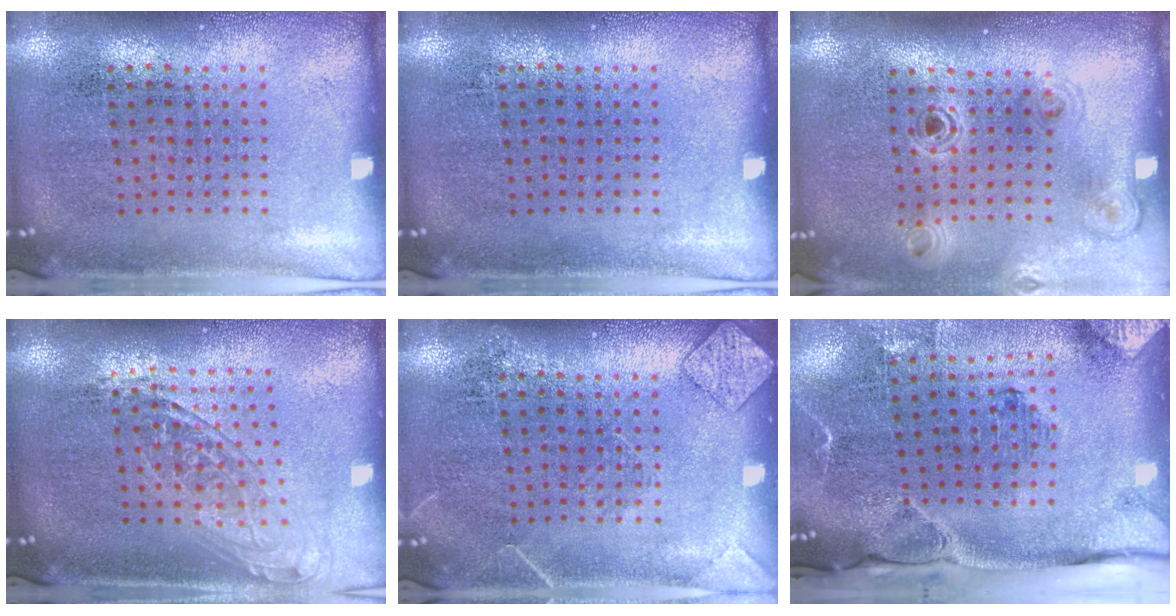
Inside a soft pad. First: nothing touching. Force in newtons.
{"total": 0.0}
{"total": 1.1, "press": 1.1, "slide": 0.2}
{"total": 1.7, "press": 1.4, "slide": 1.0}
{"total": 1.8, "press": 1.8, "slide": 0.1}
{"total": 3.1, "press": 2.3, "slide": 2.1}